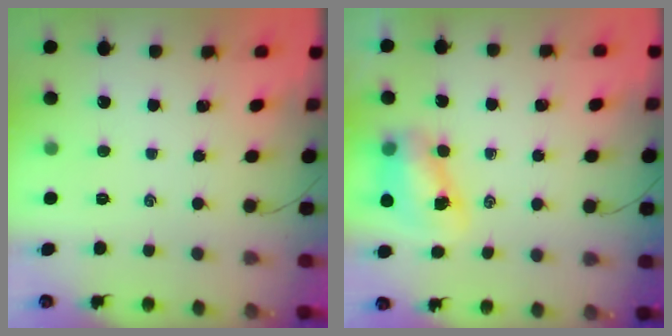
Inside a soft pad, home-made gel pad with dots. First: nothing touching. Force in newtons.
{"total": 7.4, "press": 7.3, "slide": 1.4}